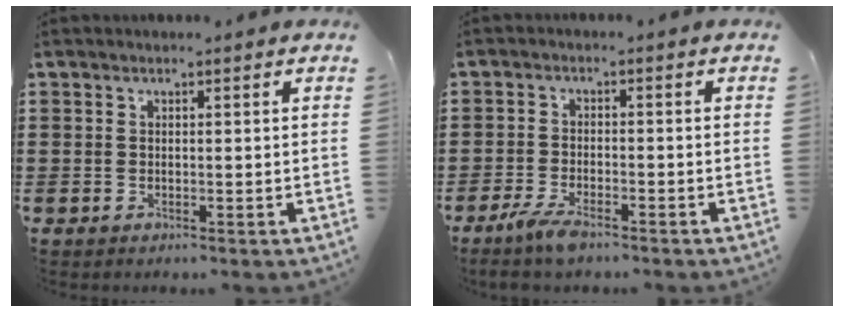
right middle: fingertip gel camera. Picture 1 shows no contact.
{"total": 3.8, "force": [-2.7, 0.8, 2.6], "torque": [-0.070, -0.008, -0.056]}